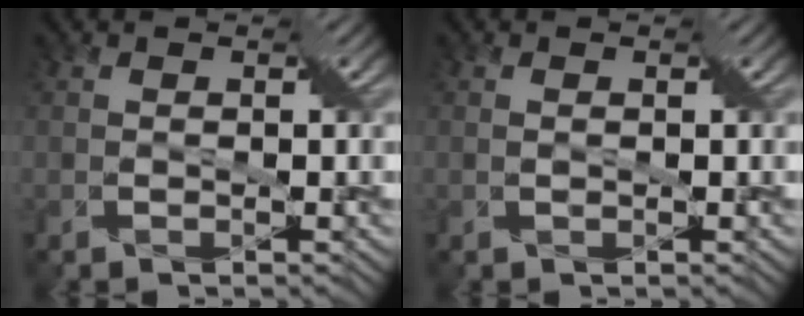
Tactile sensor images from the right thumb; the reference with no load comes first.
{"total": 0.7, "force": [0.0, 0.2, 0.7], "torque": [-0.014, -0.002, 0.005]}